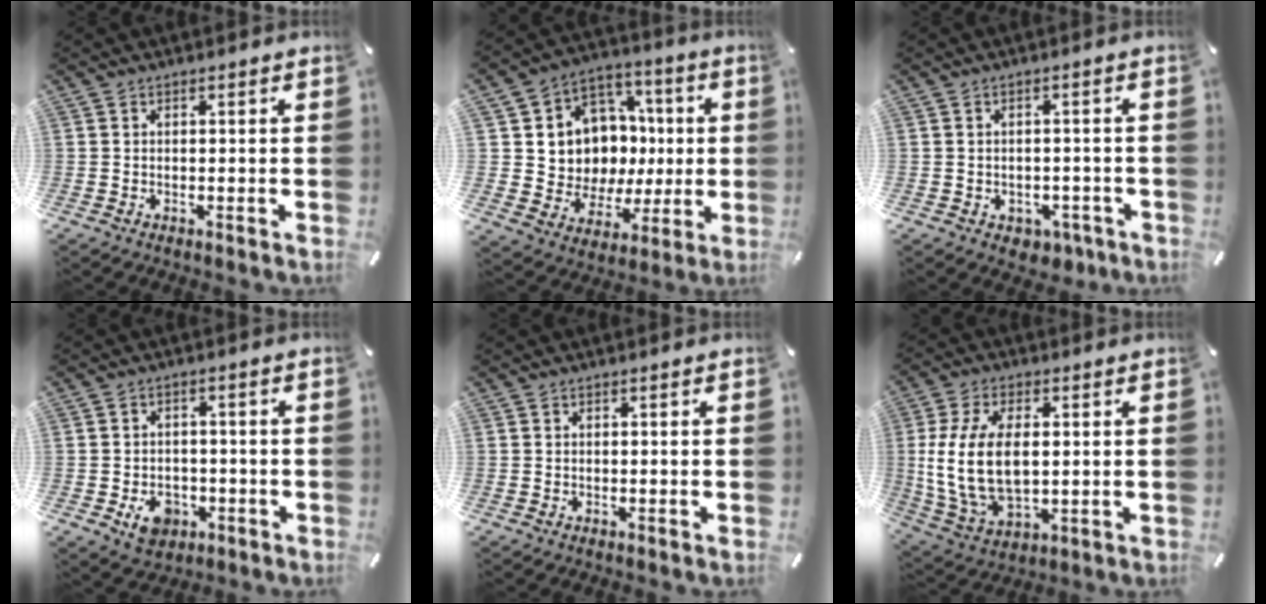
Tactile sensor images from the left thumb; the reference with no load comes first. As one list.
[{"total": 12.4, "force": [0.7, 12.1, 2.6], "torque": [-0.032, -0.028, 0.042]}, {"total": 3.6, "force": [-1.3, 2.9, 1.6], "torque": [-0.018, 0.004, -0.023]}, {"total": 6.8, "force": [-2.4, 5.3, 3.5], "torque": [-0.058, 0.007, -0.044]}, {"total": 0.0}, {"total": 14.5, "force": [1.4, 8.8, 11.5], "torque": [-0.267, -0.005, 0.025]}]